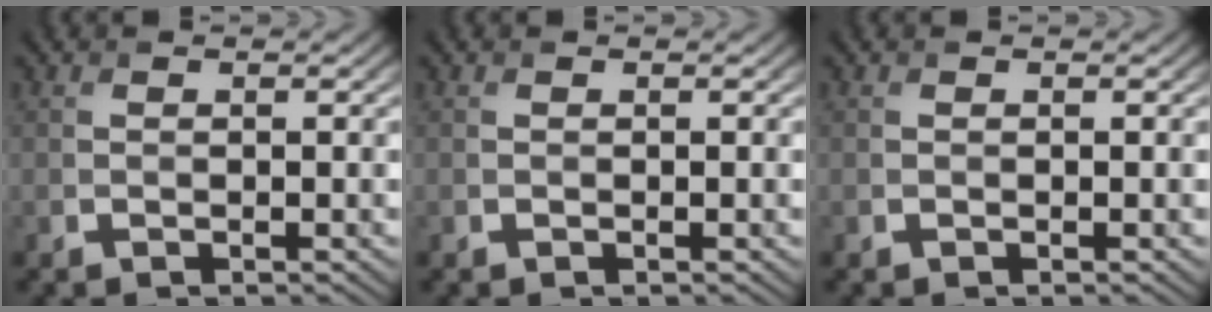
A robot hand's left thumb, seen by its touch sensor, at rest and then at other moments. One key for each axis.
{"total": 0.0}
{"total": 0.0}